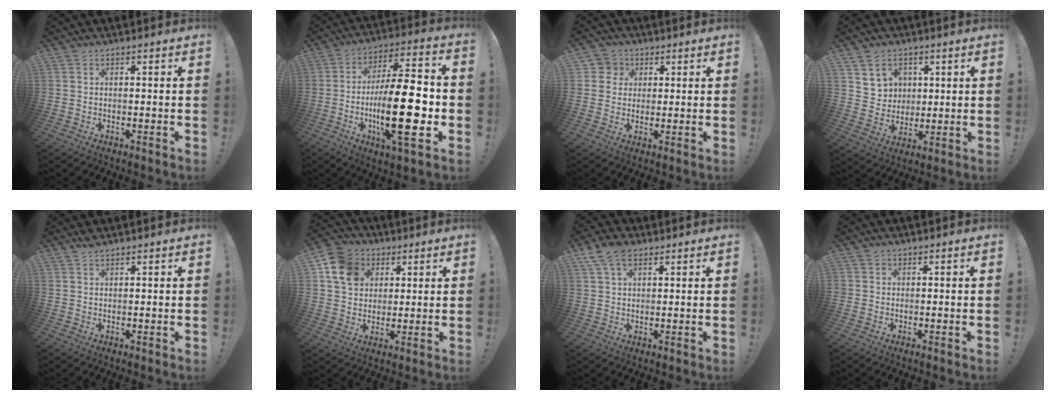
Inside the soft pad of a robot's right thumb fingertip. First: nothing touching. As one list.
[{"total": 20.9, "force": [-4.3, 6.0, 19.6], "torque": [-0.318, -0.001, -0.068]}, {"total": 4.8, "force": [1.2, 4.5, 0.7], "torque": [-0.012, -0.005, 0.024]}, {"total": 7.2, "force": [3.7, 6.1, 0.3], "torque": [-0.005, -0.030, 0.076]}, {"total": 1.3, "force": [1.2, 0.2, 0.3], "torque": [-0.005, -0.008, 0.023]}, {"total": 11.4, "force": [4.5, 9.5, 4.6], "torque": [-0.068, -0.010, 0.091]}, {"total": 7.2, "force": [3.8, 4.2, 4.4], "torque": [-0.077, -0.004, 0.075]}, {"total": 0.9, "force": [0.2, 0.9, 0.1], "torque": [0.005, -0.002, 0.002]}]